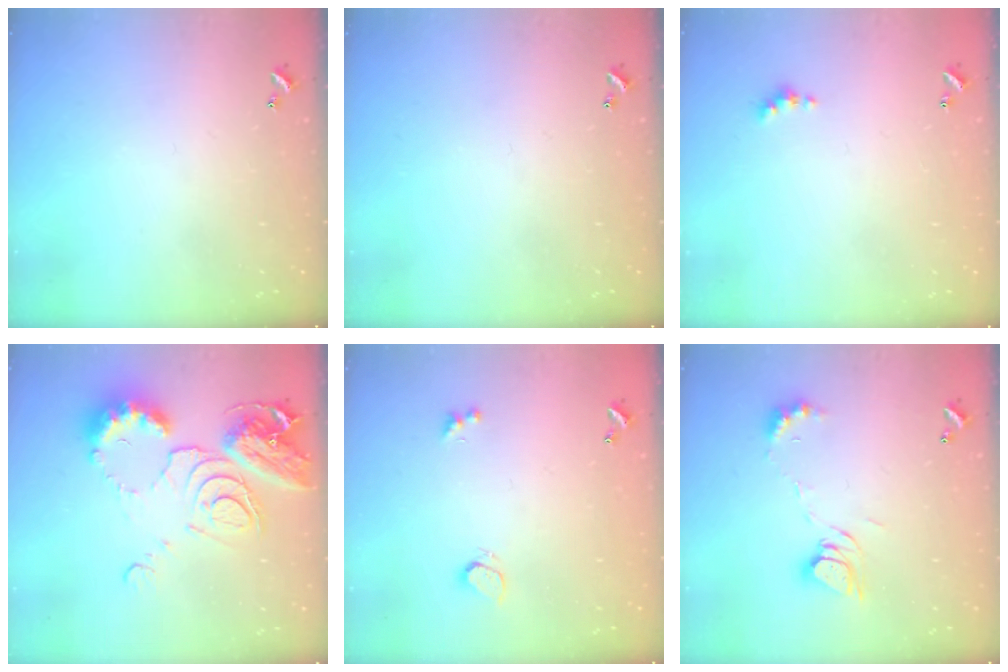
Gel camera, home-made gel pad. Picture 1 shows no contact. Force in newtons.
{"total": 0.0}
{"total": 2.5, "press": 2.5, "slide": 0.5}
{"total": 13.8, "press": 13.7, "slide": 1.5}
{"total": 1.4, "press": 0.7, "slide": 1.2}
{"total": 7.2, "press": 7.1, "slide": 0.9}